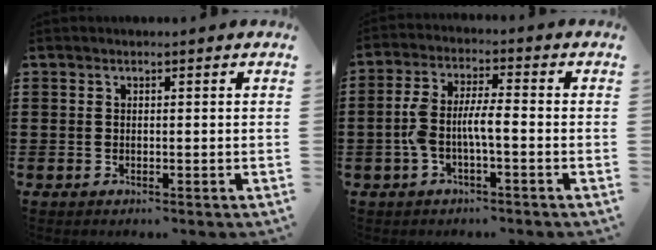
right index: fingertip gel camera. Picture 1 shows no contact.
{"total": 5.5, "force": [-1.5, 1.6, 5.0], "torque": [-0.116, -0.004, -0.036]}